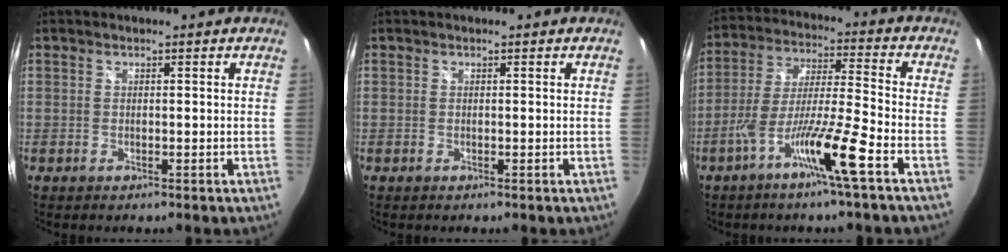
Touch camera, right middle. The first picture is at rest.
{"total": 0.0}
{"total": 11.5, "force": [-6.3, -0.5, 9.6], "torque": [-0.191, -0.003, -0.121]}